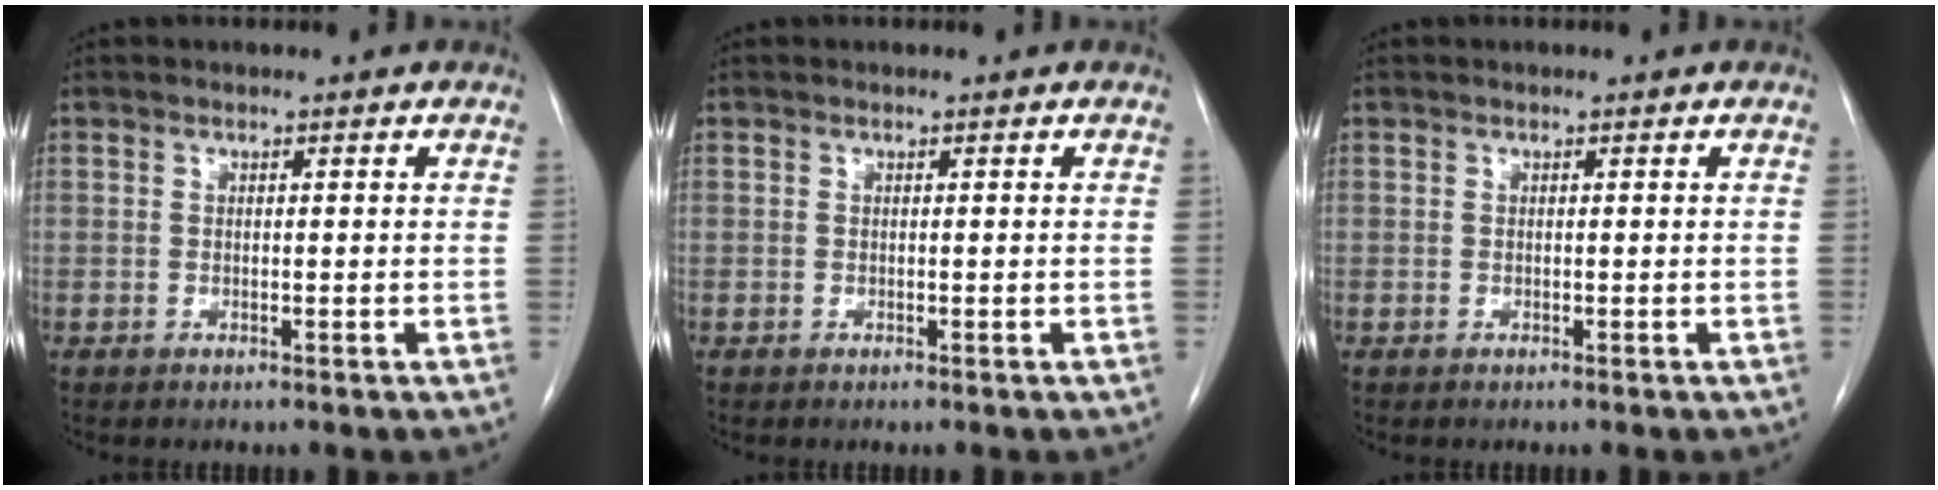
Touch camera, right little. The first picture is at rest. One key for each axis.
{"total": 0.0}
{"total": 0.0}